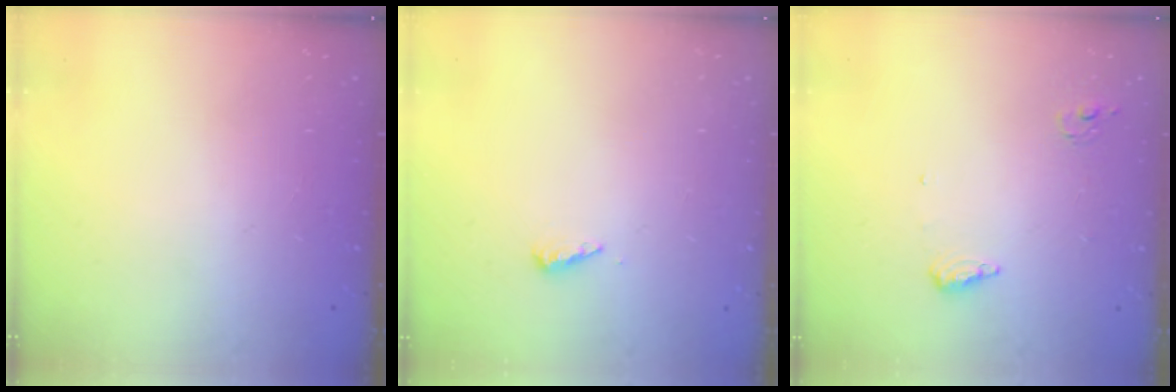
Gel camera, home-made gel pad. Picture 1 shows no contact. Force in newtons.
{"total": 3.6, "press": 3.6, "slide": 0.4}
{"total": 6.3, "press": 6.1, "slide": 1.6}